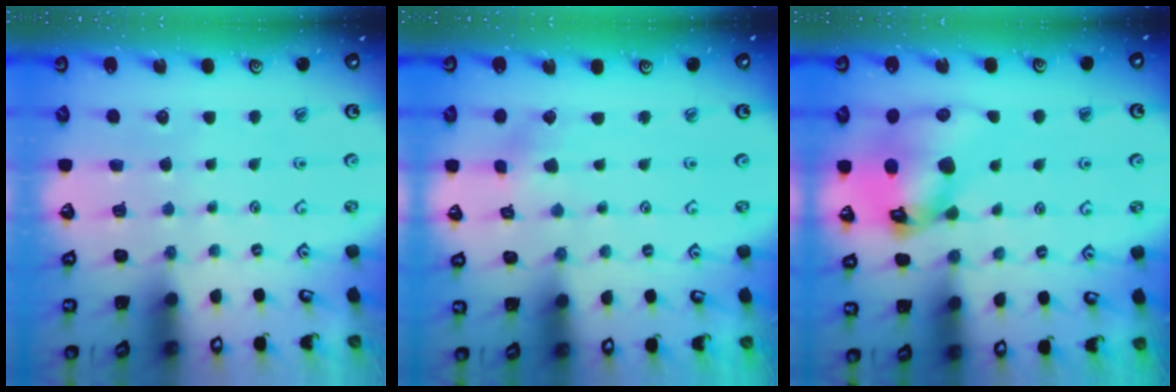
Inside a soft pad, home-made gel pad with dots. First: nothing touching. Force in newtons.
{"total": 1.9, "press": 1.9, "slide": 0.2}
{"total": 17.4, "press": 17.2, "slide": 2.5}